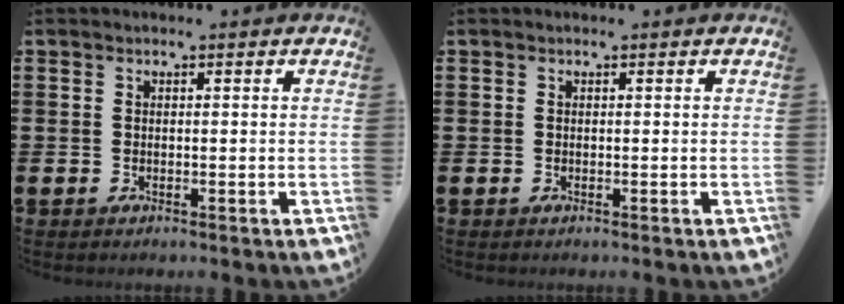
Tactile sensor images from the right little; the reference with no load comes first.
{"total": 0.0}